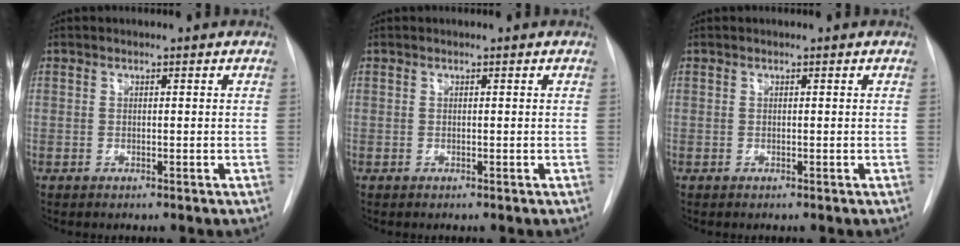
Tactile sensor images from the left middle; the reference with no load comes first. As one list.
[{"total": 0.0}, {"total": 0.0}]